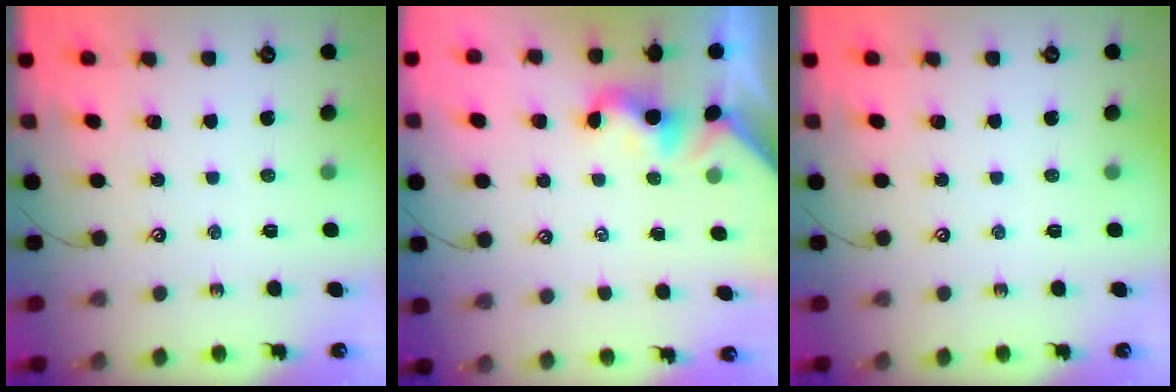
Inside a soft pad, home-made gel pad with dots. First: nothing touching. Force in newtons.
{"total": 2.0, "press": 2.0, "slide": 0.4}
{"total": 0.0}